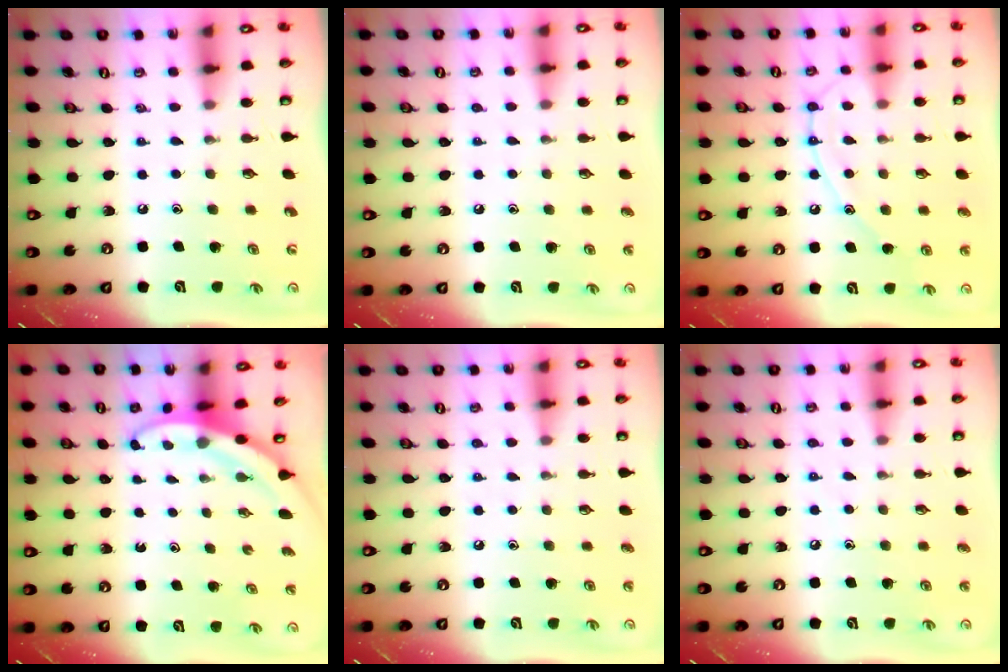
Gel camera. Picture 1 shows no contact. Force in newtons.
{"total": 2.7, "press": 2.6, "slide": 0.7}
{"total": 12.0, "press": 11.9, "slide": 1.1}
{"total": 3.4, "press": 3.4, "slide": 0.1}
{"total": 4.3, "press": 4.3, "slide": 0.5}
{"total": 4.9, "press": 4.9, "slide": 0.6}